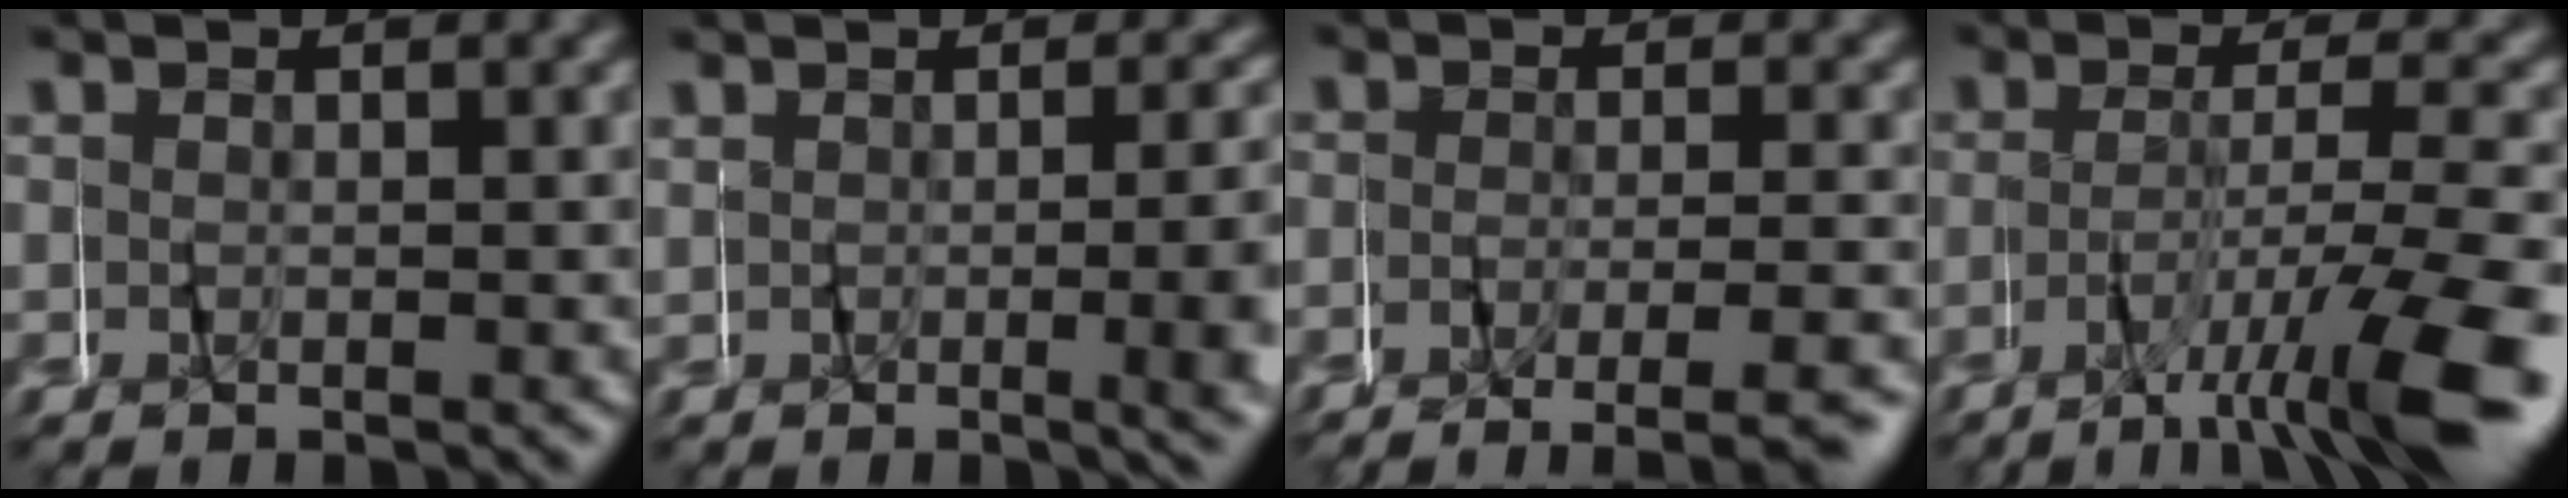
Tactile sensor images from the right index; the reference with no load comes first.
{"total": 3.8, "force": [0.1, 0.5, 3.7], "torque": [-0.024, 0.013, 0.000]}
{"total": 3.9, "force": [-3.1, 0.8, 2.1], "torque": [-0.028, -0.008, -0.050]}
{"total": 7.4, "force": [-4.7, 1.1, 5.6], "torque": [-0.078, -0.008, -0.073]}